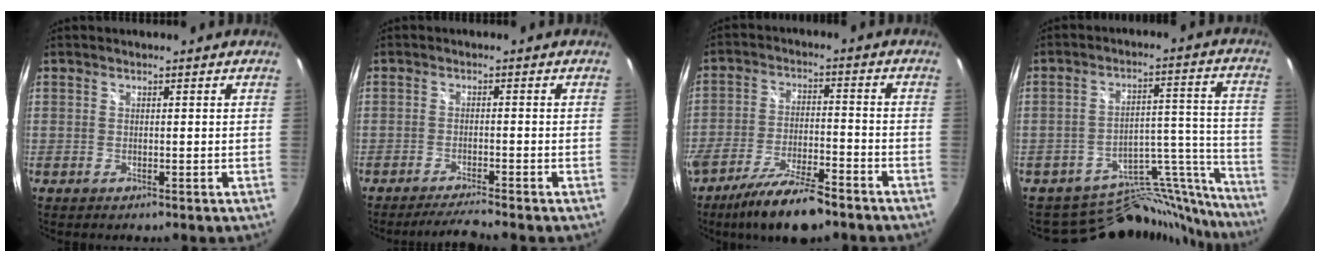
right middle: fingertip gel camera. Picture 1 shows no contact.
{"total": 4.5, "force": [-4.1, -0.7, 1.6], "torque": [-0.049, -0.004, -0.075]}
{"total": 13.0, "force": [-10.0, 3.1, 7.7], "torque": [-0.156, -0.023, -0.172]}
{"total": 18.9, "force": [-17.9, 5.1, 3.3], "torque": [-0.022, 0.056, -0.257]}